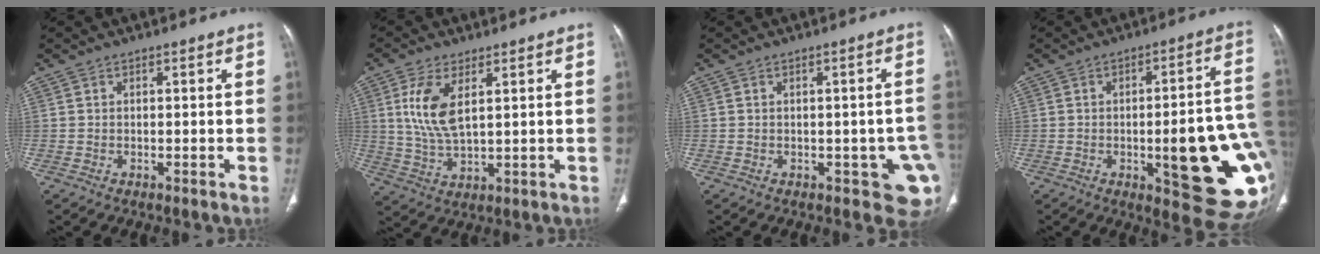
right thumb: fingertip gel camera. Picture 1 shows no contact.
{"total": 9.0, "force": [2.9, 4.0, 7.5], "torque": [-0.157, -0.013, 0.061]}
{"total": 7.5, "force": [-1.5, 3.6, 6.4], "torque": [-0.051, -0.003, -0.011]}
{"total": 22.7, "force": [-3.6, 6.4, 21.5], "torque": [-0.224, 0.009, -0.030]}